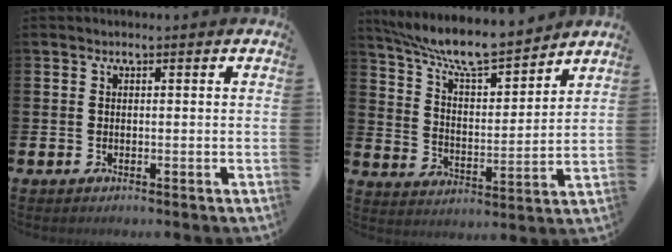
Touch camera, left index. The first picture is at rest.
{"total": 9.4, "force": [8.8, 1.0, 3.3], "torque": [-0.096, -0.063, 0.153]}